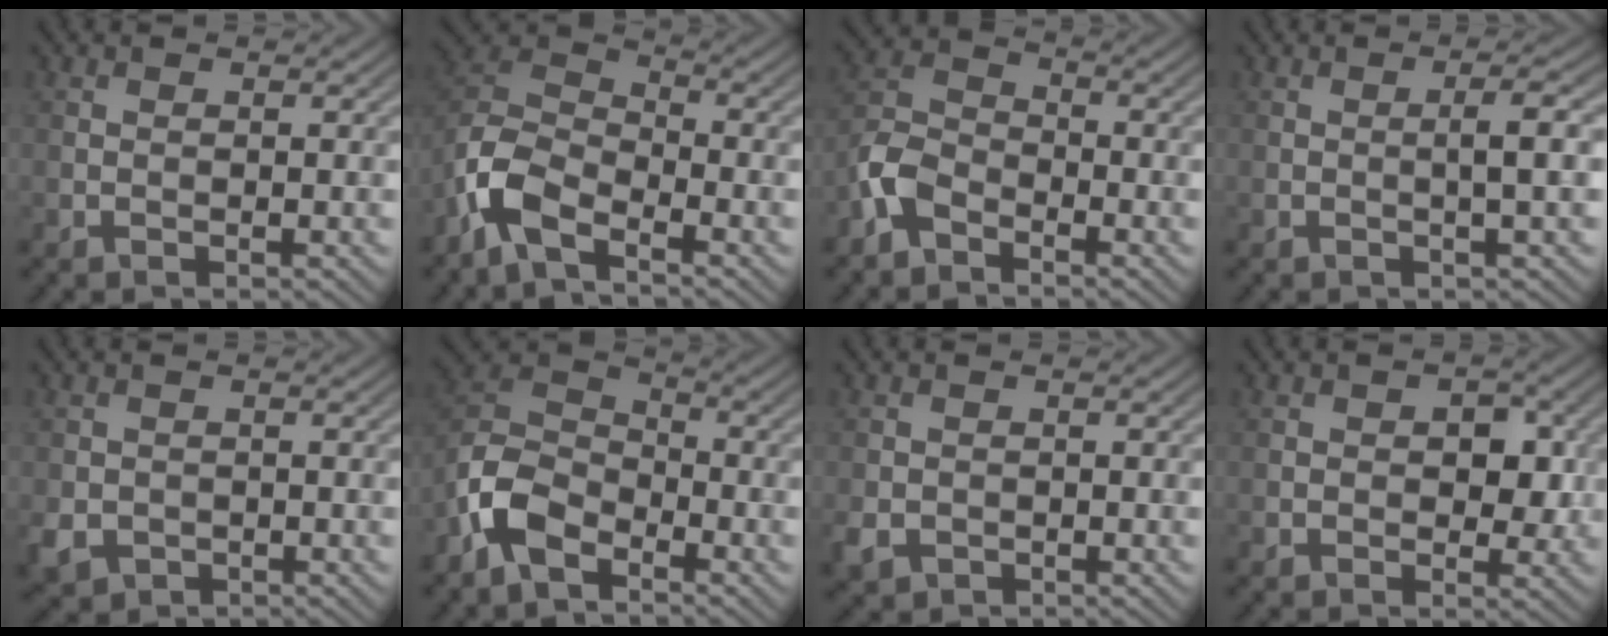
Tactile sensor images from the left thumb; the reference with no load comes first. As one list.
[{"total": 8.4, "force": [-5.2, 3.6, 5.5], "torque": [-0.128, -0.001, -0.125]}, {"total": 5.1, "force": [-3.3, 2.7, 2.8], "torque": [-0.066, 0.003, -0.086]}, {"total": 2.6, "force": [0.0, 0.2, 2.6], "torque": [-0.042, 0.008, -0.005]}, {"total": 3.0, "force": [-1.1, 2.6, 1.2], "torque": [-0.033, -0.015, -0.023]}, {"total": 8.2, "force": [-4.9, 4.5, 4.9], "torque": [-0.113, 0.003, -0.119]}, {"total": 2.3, "force": [-1.0, 1.9, 0.9], "torque": [-0.026, -0.012, -0.022]}, {"total": 3.7, "force": [0.2, 2.5, 2.7], "torque": [-0.040, -0.005, -0.001]}]